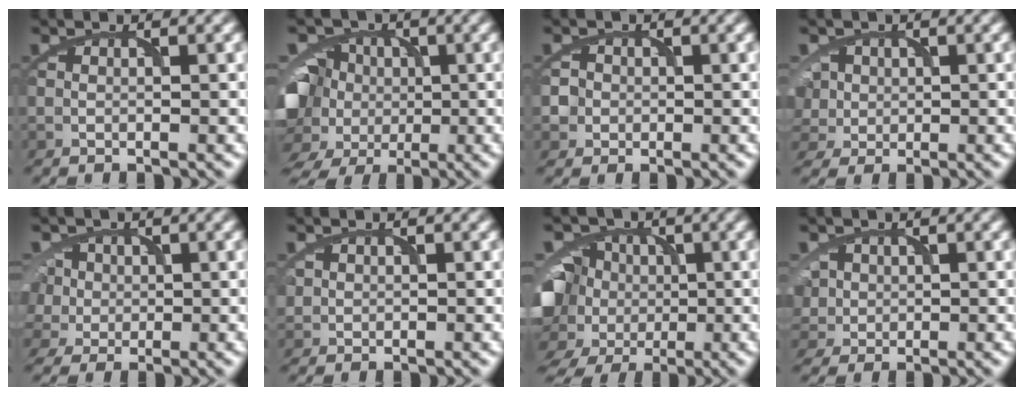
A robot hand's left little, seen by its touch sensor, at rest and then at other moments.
{"total": 8.7, "force": [-1.8, 7.4, 4.0], "torque": [-0.078, 0.004, -0.037]}
{"total": 1.8, "force": [-0.2, 1.8, 0.0], "torque": [0.014, 0.007, -0.006]}
{"total": 5.1, "force": [0.2, 4.6, 2.2], "torque": [-0.060, 0.030, -0.001]}
{"total": 6.2, "force": [0.5, 5.3, 3.1], "torque": [-0.074, 0.030, -0.004]}
{"total": 0.8, "force": [0.3, 0.7, -0.2], "torque": [0.009, 0.000, 0.011]}
{"total": 8.8, "force": [-1.8, 7.5, 4.1], "torque": [-0.081, 0.003, -0.039]}
{"total": 3.7, "force": [0.4, 3.4, 1.3], "torque": [-0.039, 0.016, 0.015]}